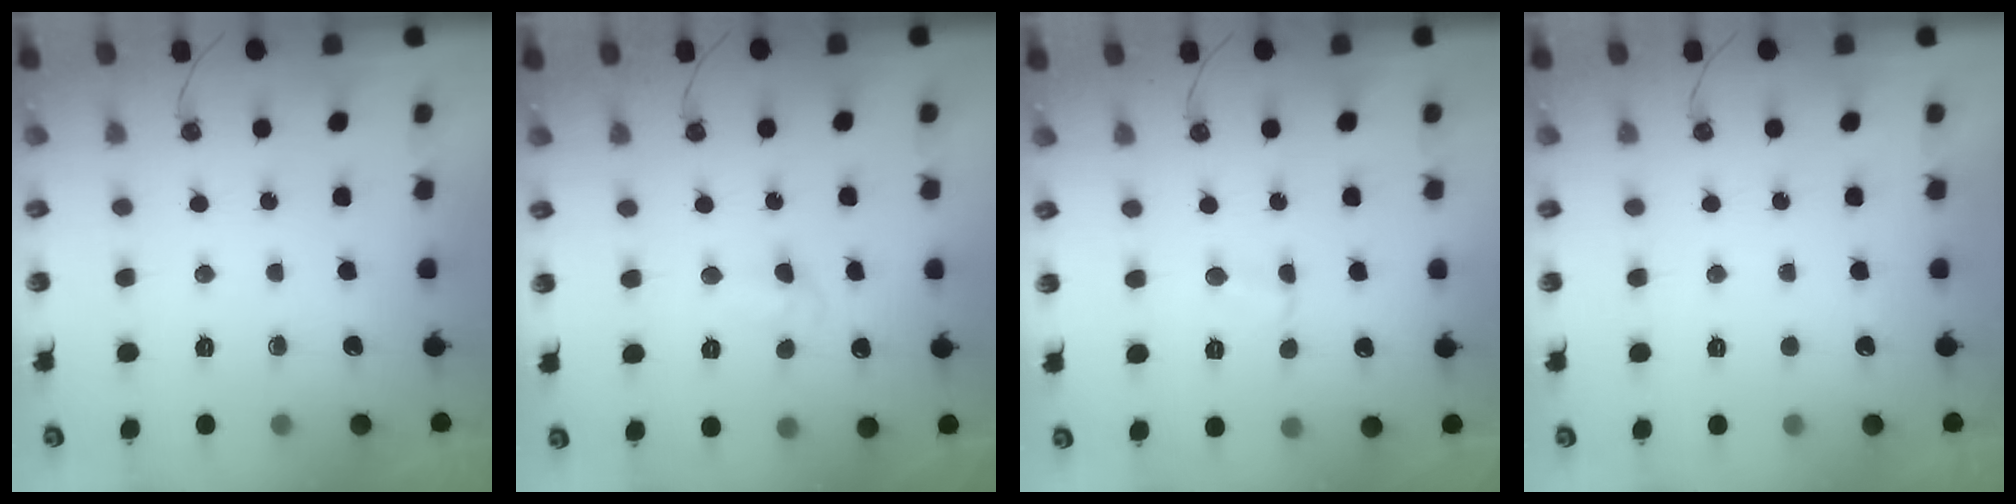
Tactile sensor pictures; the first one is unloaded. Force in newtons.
{"total": 3.2, "press": 3.2, "slide": 0.5}
{"total": 2.1, "press": 2.1, "slide": 0.2}
{"total": 0.0}